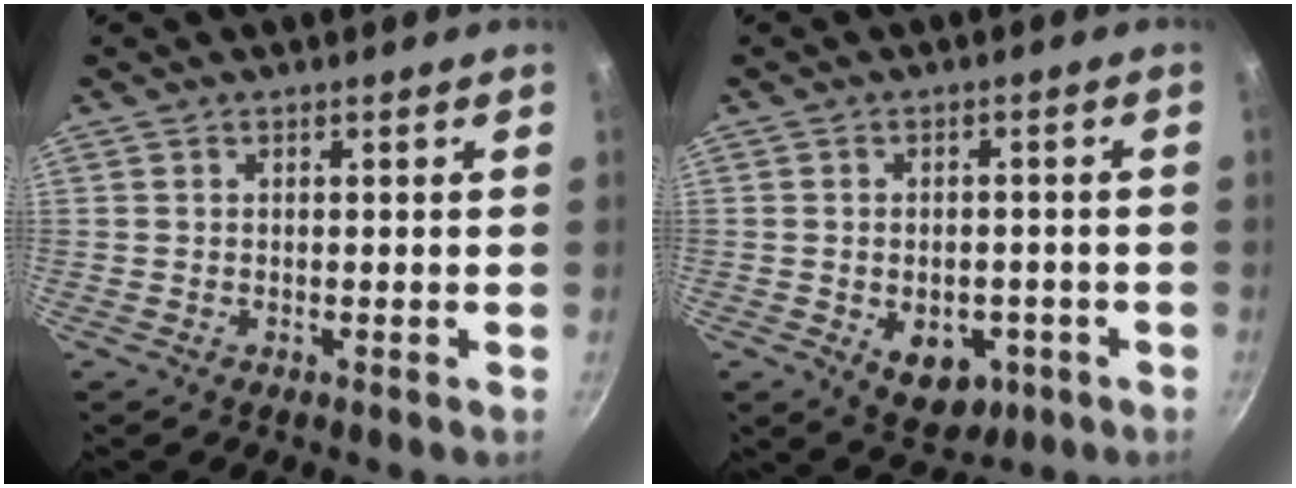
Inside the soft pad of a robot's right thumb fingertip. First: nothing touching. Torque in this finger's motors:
{"motor_torque": [-0.24, 0.40, -0.04, 0.00, 0.15]}